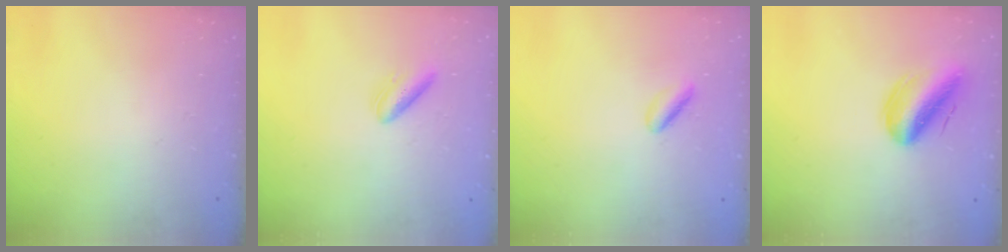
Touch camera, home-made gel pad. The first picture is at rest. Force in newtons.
{"total": 4.6, "press": 4.2, "slide": 1.7}
{"total": 2.5, "press": 2.3, "slide": 1.0}
{"total": 12.8, "press": 12.3, "slide": 3.4}